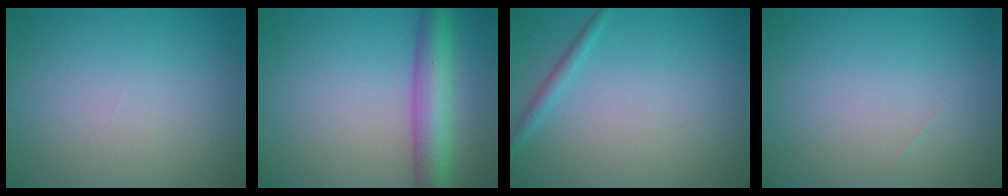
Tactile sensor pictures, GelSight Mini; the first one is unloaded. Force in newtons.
{"total": 5.8, "press": 5.8, "slide": 0.1}
{"total": 1.2, "press": 1.2, "slide": 0.0}
{"total": 0.0}